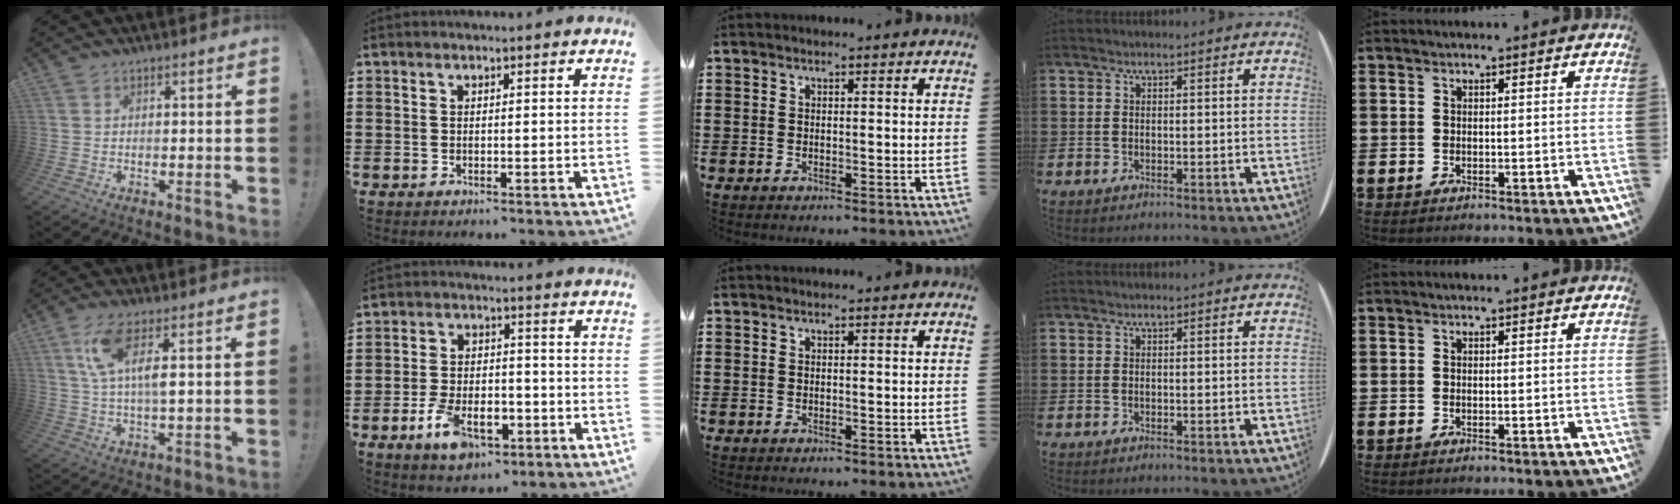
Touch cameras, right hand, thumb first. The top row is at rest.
{"thumb": {"total": 9.7, "force": [3.3, 2.5, 8.8], "torque": [-0.161, -0.007, 0.055]}, "index": {"total": 7.5, "force": [-3.7, 3.8, 5.2], "torque": [-0.109, 0.007, -0.070]}}